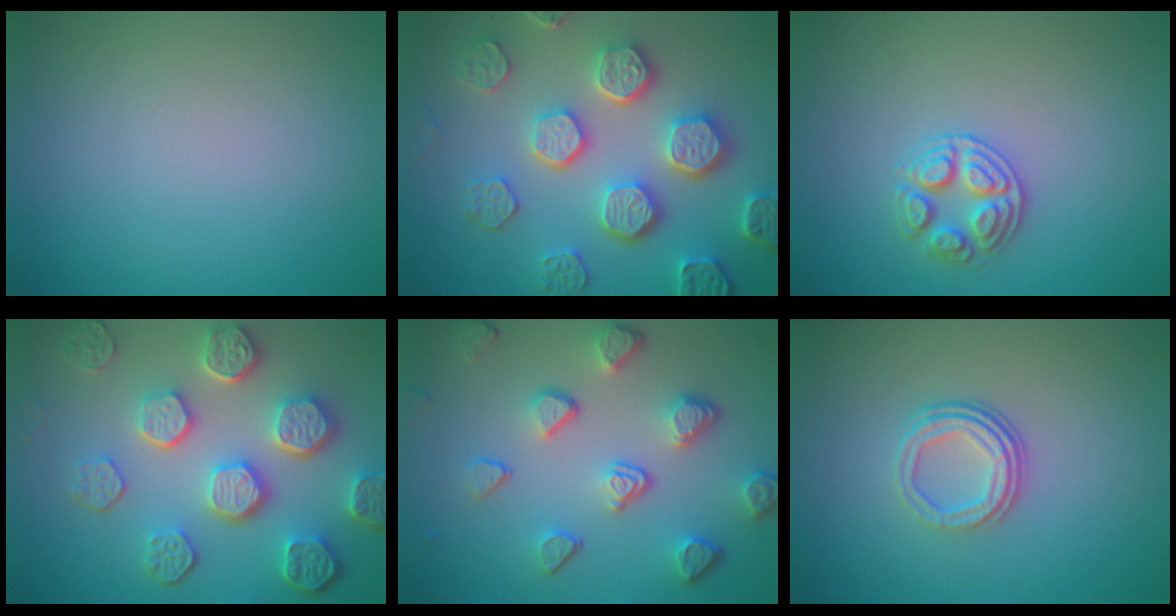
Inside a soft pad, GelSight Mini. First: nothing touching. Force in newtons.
{"total": 6.6, "press": 5.8, "slide": 3.1}
{"total": 2.7, "press": 2.6, "slide": 0.4}
{"total": 7.7, "press": 5.9, "slide": 4.9}
{"total": 5.1, "press": 3.8, "slide": 3.3}
{"total": 3.5, "press": 2.5, "slide": 2.5}